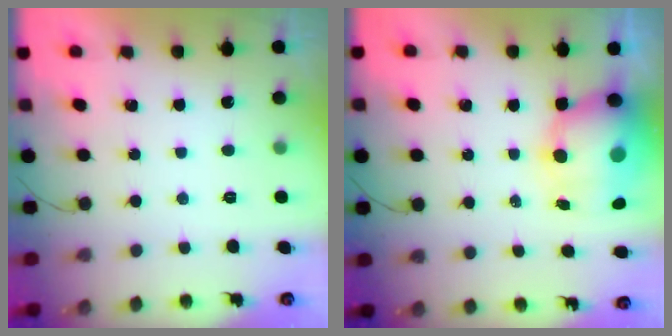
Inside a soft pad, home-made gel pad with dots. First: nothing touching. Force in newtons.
{"total": 13.0, "press": 11.4, "slide": 6.4}